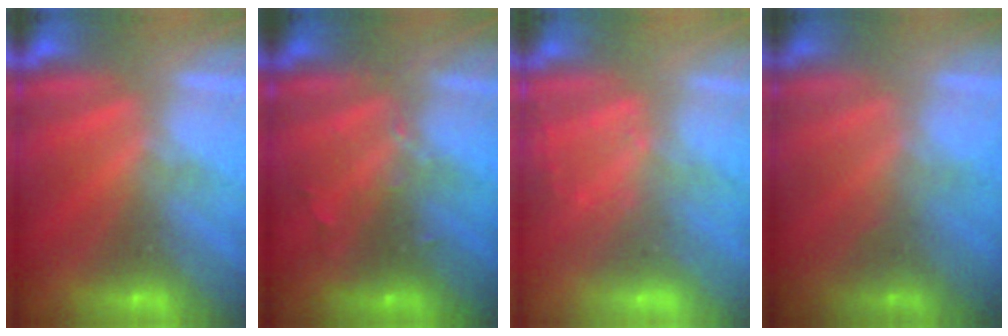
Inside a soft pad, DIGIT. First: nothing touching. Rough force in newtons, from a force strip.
{"total": 3.0}
{"total": 2.9}
{"total": 1.1}